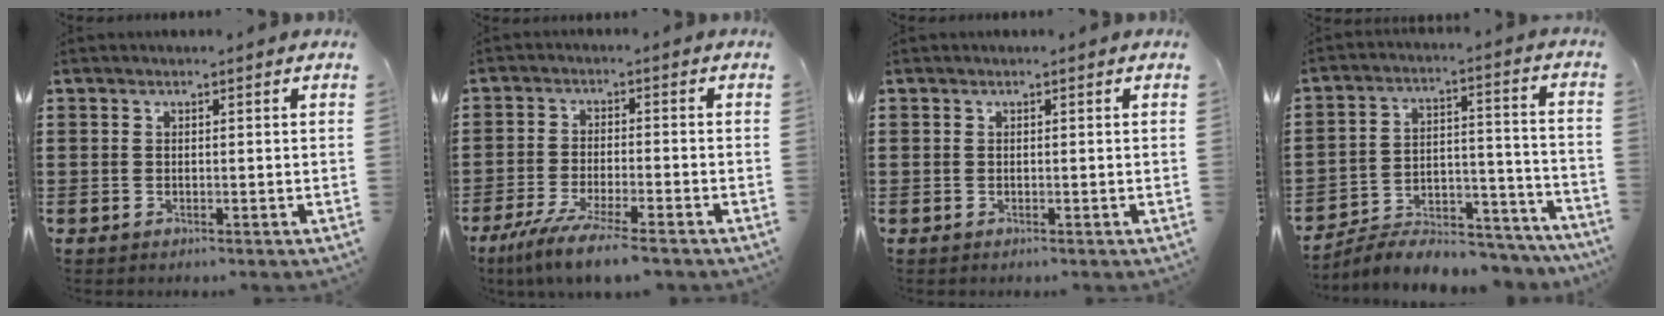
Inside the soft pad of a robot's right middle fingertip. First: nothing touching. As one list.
[{"total": 5.8, "force": [-4.8, -0.2, 3.2], "torque": [-0.070, -0.018, -0.093]}, {"total": 0.0}, {"total": 6.1, "force": [-5.9, 1.1, 1.0], "torque": [-0.012, 0.016, -0.114]}]